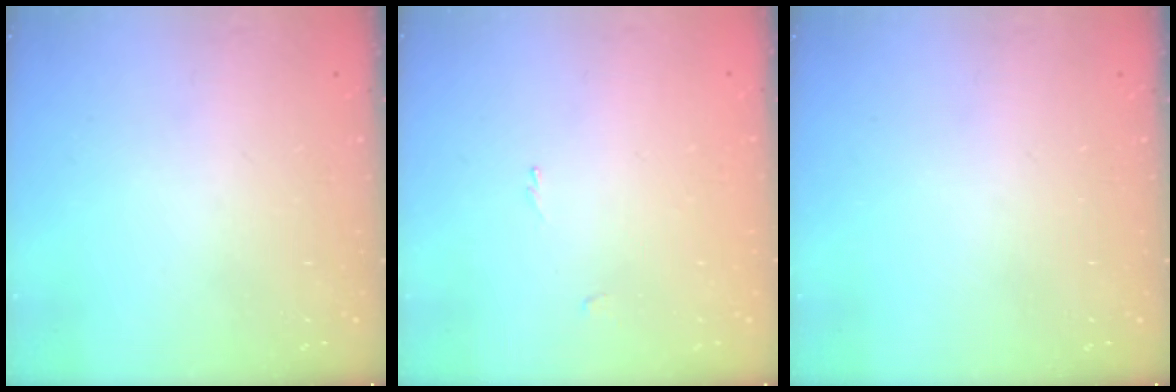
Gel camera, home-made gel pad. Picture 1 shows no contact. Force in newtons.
{"total": 0.8, "press": 0.7, "slide": 0.4}
{"total": 0.0}